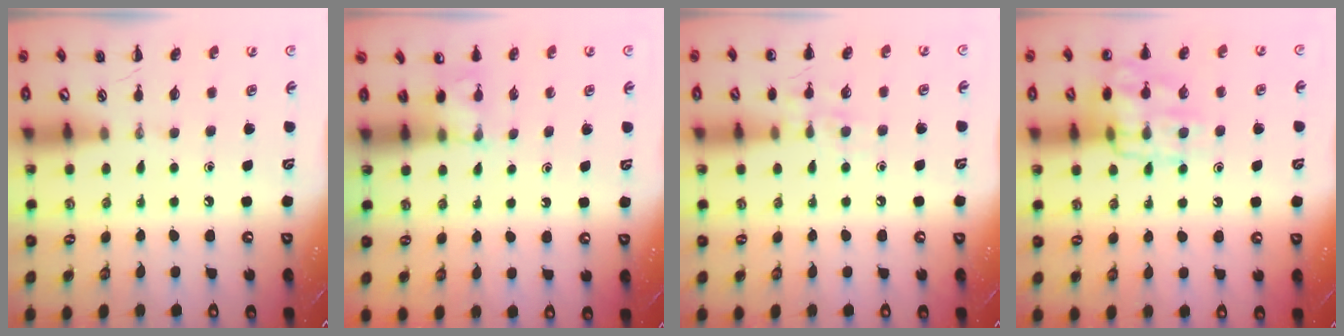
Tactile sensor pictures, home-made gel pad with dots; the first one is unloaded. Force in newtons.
{"total": 3.1, "press": 3.0, "slide": 1.0}
{"total": 7.1, "press": 7.0, "slide": 1.4}
{"total": 13.3, "press": 13.3, "slide": 1.3}